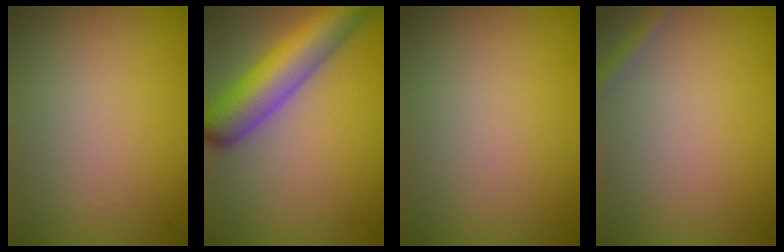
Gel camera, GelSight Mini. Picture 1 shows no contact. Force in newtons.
{"total": 7.6, "press": 7.6, "slide": 0.3}
{"total": 0.0}
{"total": 1.2, "press": 1.2, "slide": 0.0}